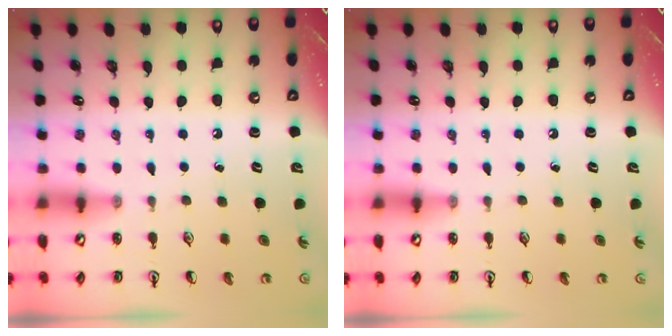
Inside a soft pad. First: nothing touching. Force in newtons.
{"total": 0.0}